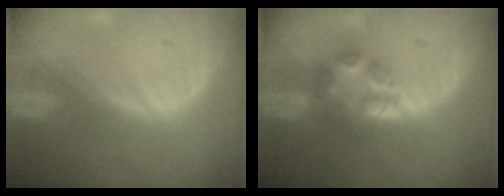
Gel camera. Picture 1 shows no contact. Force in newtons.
{"total": 6.0, "press": 5.2, "slide": 3.1}